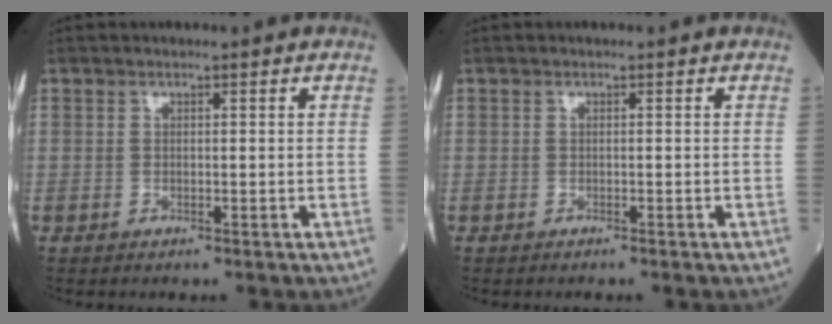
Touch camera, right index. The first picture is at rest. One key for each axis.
{"total": 0.6, "fx": -0.6, "fy": 0.0, "fz": 0.3, "tx": -0.003, "ty": -0.001, "tz": -0.010}